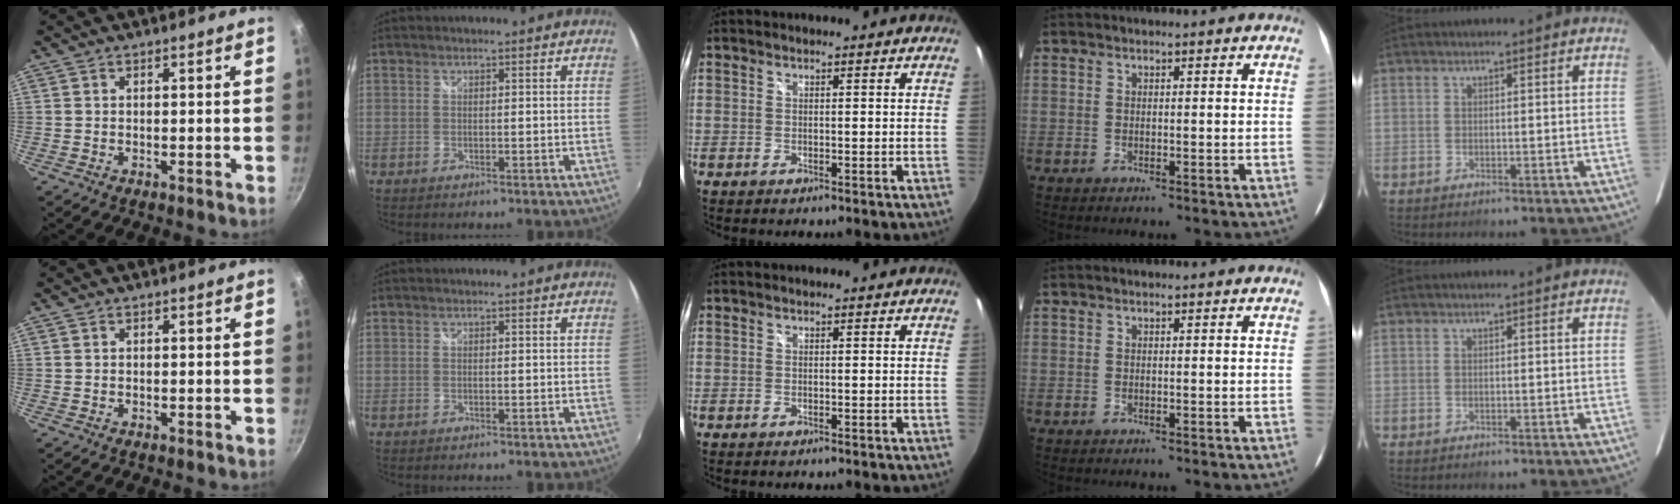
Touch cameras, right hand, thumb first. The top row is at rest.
{}